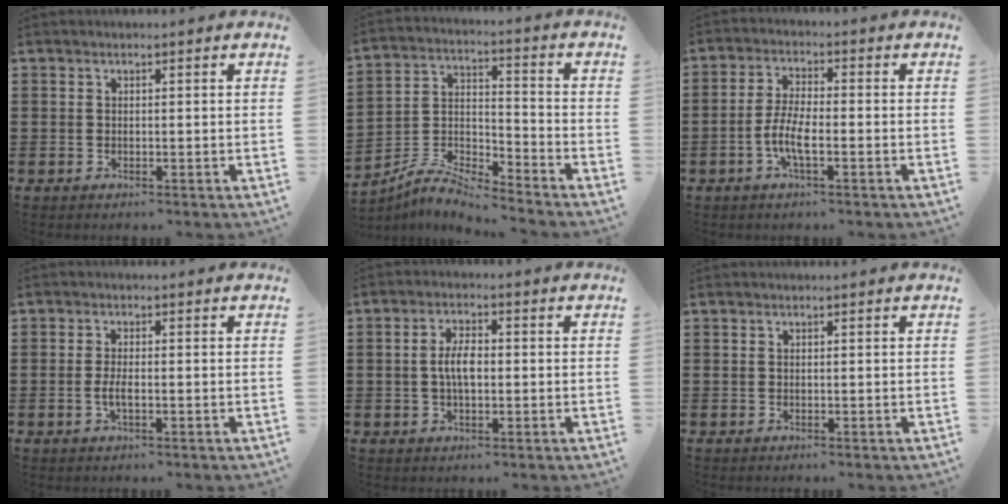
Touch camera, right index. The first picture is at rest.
{"total": 6.5, "force": [-6.3, 0.4, 1.6], "torque": [-0.041, -0.003, -0.128]}
{"total": 5.4, "force": [-2.0, 1.4, 4.8], "torque": [-0.116, -0.012, -0.045]}
{"total": 2.5, "force": [-0.7, 0.6, 2.3], "torque": [-0.049, -0.002, -0.015]}
{"total": 4.4, "force": [-0.3, 1.7, 4.0], "torque": [-0.082, -0.001, -0.010]}
{"total": 0.0}